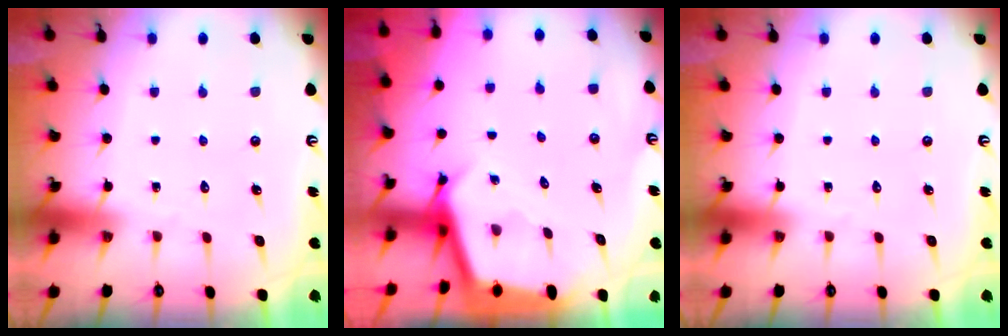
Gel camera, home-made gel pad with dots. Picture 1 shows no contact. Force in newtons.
{"total": 2.9, "press": 2.9, "slide": 0.0}
{"total": 0.0}